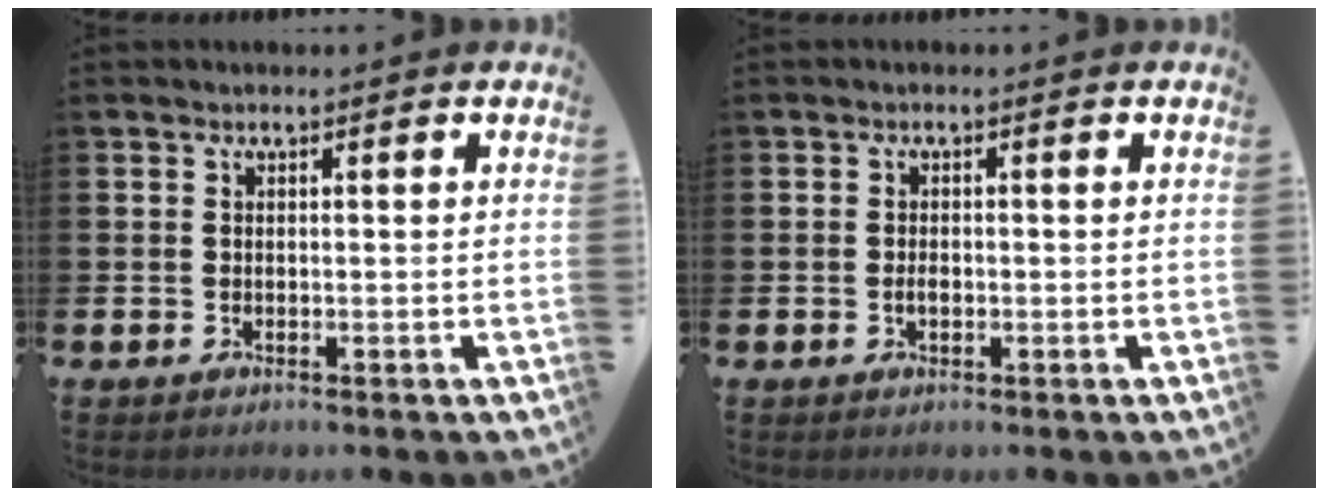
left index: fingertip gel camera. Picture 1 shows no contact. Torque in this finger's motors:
{"motor_torque": [0.31, 0.24, 0.01, 0.03]}